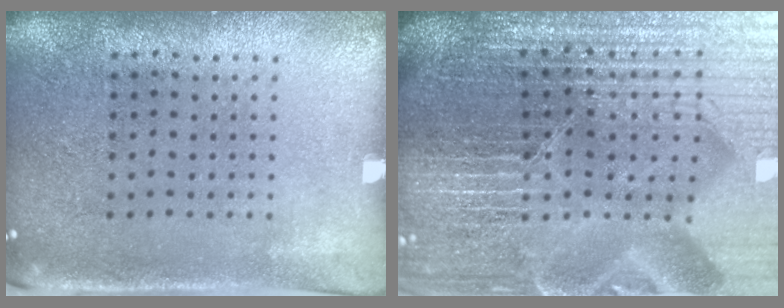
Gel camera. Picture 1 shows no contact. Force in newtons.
{"total": 6.7, "press": 5.9, "slide": 3.2}